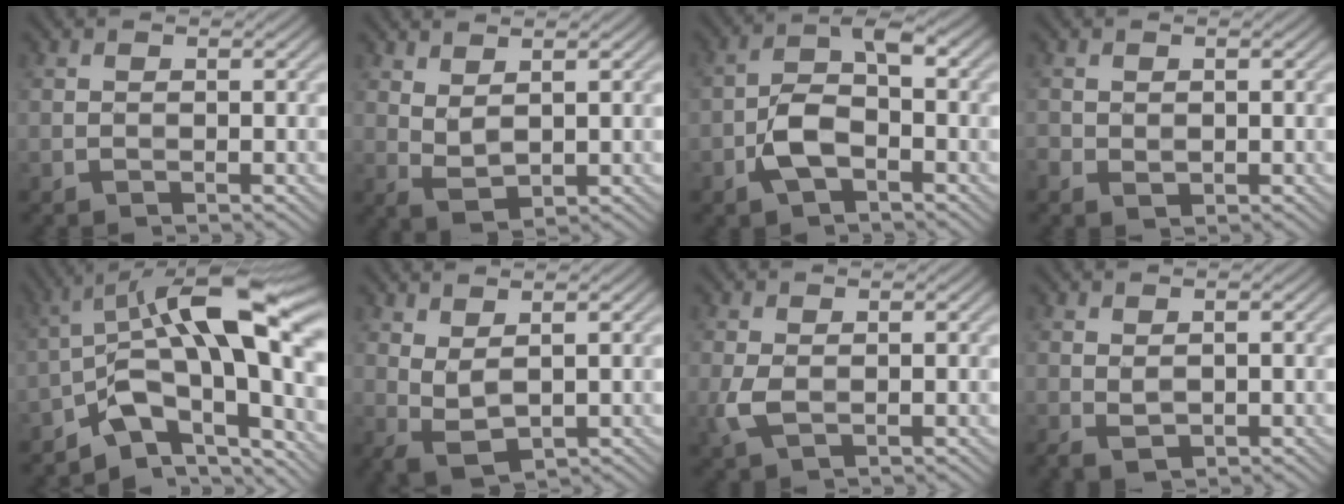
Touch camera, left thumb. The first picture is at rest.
{"total": 2.9, "force": [1.8, 0.8, 2.1], "torque": [-0.056, -0.004, 0.041]}
{"total": 5.8, "force": [-2.1, 2.9, 4.6], "torque": [-0.092, 0.008, -0.046]}
{"total": 1.4, "force": [-0.2, 1.0, 1.0], "torque": [-0.027, -0.007, -0.001]}
{"total": 14.3, "force": [-3.4, 6.0, 12.5], "torque": [-0.191, 0.013, -0.070]}
{"total": 3.1, "force": [1.6, 1.0, 2.5], "torque": [-0.067, -0.003, 0.036]}
{"total": 2.6, "force": [-0.1, 1.4, 2.2], "torque": [-0.060, -0.003, -0.003]}
{"total": 1.4, "force": [0.3, 0.6, 1.2], "torque": [-0.030, -0.003, 0.011]}